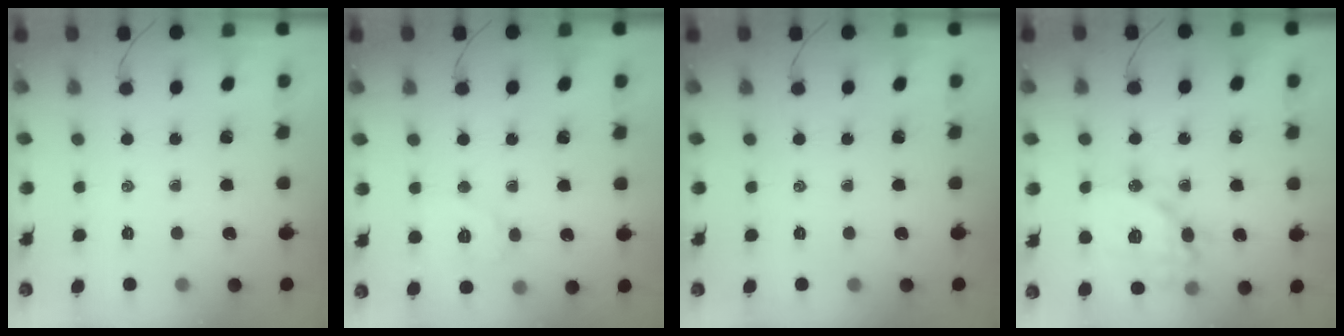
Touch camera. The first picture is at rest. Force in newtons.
{"total": 8.1, "press": 8.0, "slide": 0.5}
{"total": 0.0}
{"total": 16.1, "press": 16.0, "slide": 2.0}